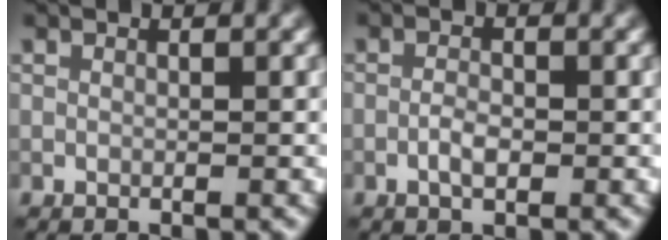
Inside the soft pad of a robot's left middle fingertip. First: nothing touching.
{"total": 1.7, "force": [-0.6, 0.7, 1.4], "torque": [-0.029, 0.000, -0.015]}